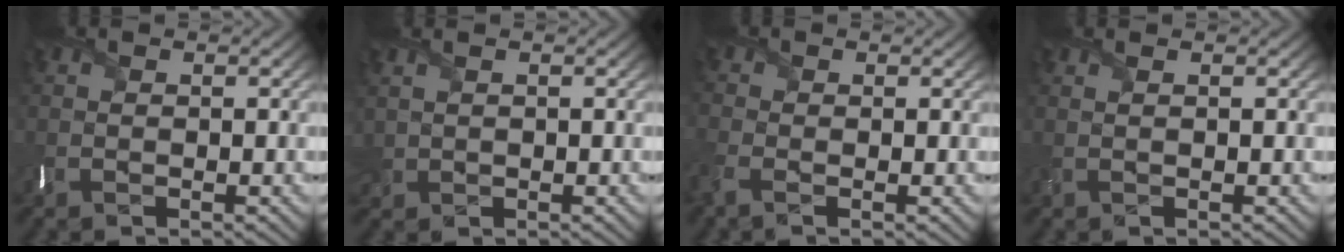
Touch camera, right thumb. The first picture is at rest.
{"total": 1.6, "force": [0.9, 0.9, 0.9], "torque": [-0.034, 0.004, 0.025]}
{"total": 2.7, "force": [-1.3, 1.2, 2.0], "torque": [-0.066, -0.009, -0.039]}
{"total": 0.7, "force": [0.4, 0.0, 0.6], "torque": [-0.019, 0.002, 0.004]}